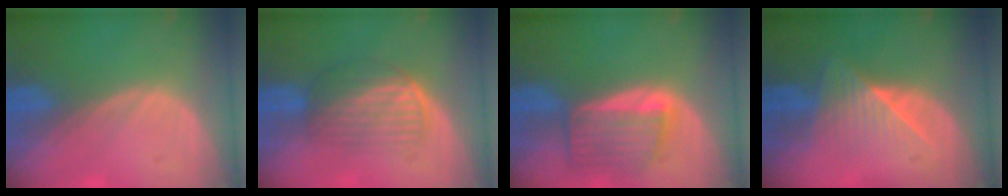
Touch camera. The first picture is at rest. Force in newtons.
{"total": 6.0, "press": 5.5, "slide": 2.3}
{"total": 6.2, "press": 6.2, "slide": 0.4}
{"total": 6.5, "press": 6.0, "slide": 2.7}